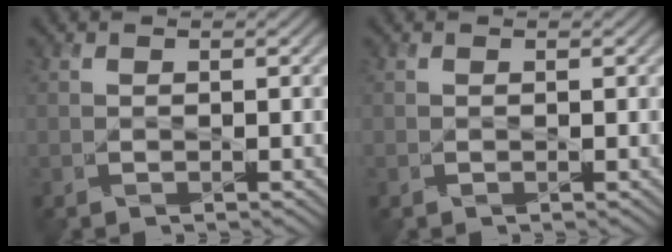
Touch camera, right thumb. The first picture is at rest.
{"total": 0.0}